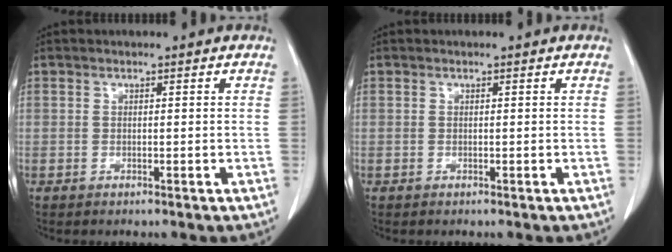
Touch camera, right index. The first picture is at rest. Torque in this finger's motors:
{"motor_torque": [0.00, 0.00, 0.00, 0.00]}